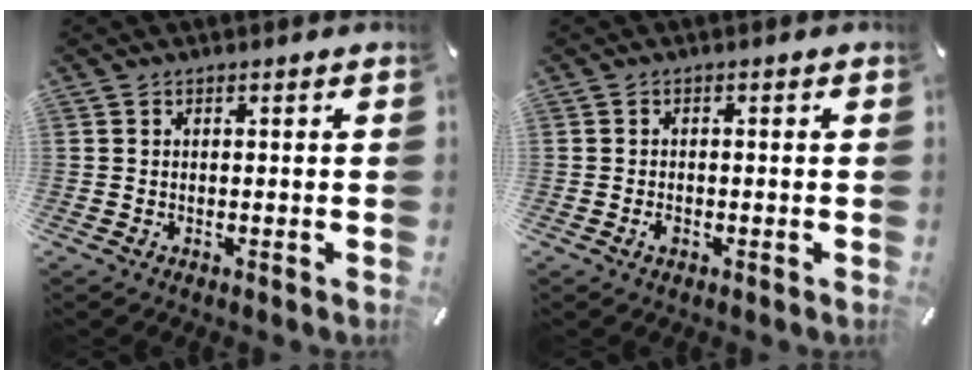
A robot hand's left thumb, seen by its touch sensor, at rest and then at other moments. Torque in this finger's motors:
{"motor_torque": [0.05, 0.83, 0.06, 0.12, -0.01]}